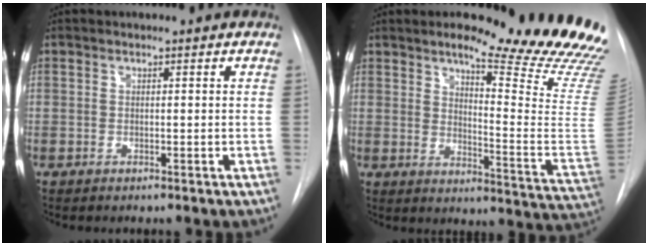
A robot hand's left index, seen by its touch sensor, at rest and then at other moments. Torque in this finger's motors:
{"motor_torque": [0.09, -0.44, 0.08, 0.09]}